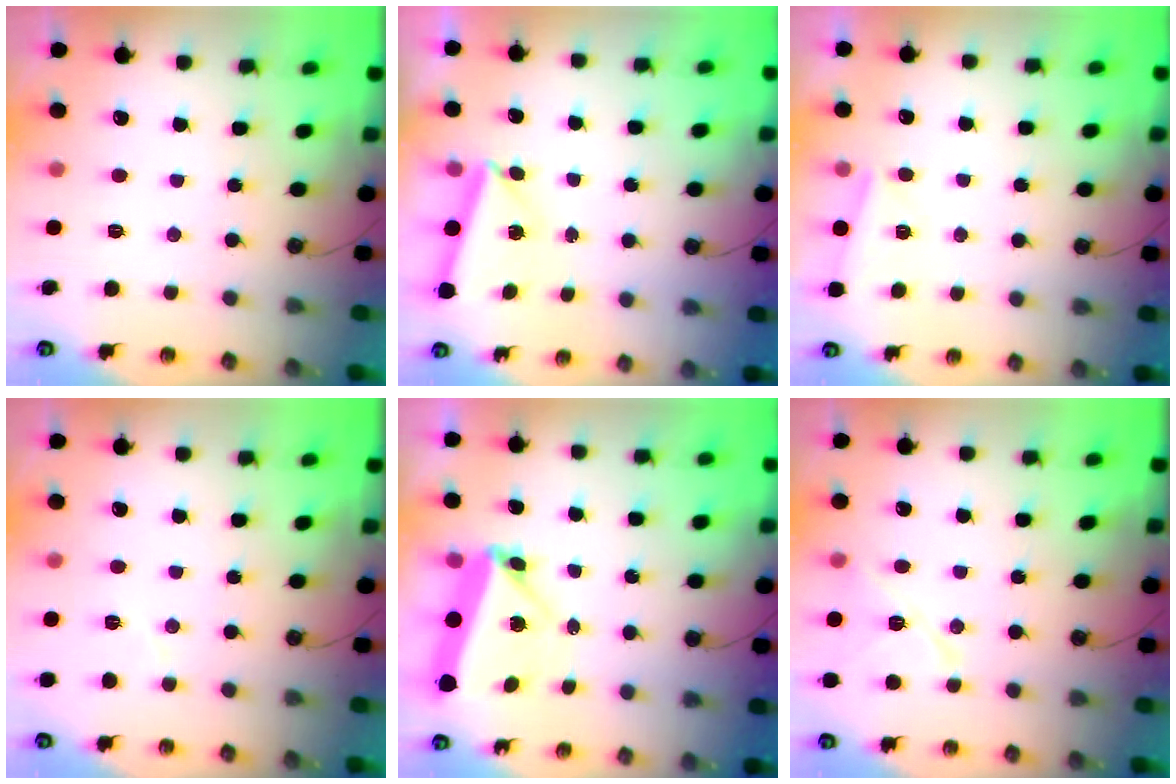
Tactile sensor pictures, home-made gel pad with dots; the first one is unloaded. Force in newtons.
{"total": 3.9, "press": 3.5, "slide": 1.7}
{"total": 2.6, "press": 1.5, "slide": 2.1}
{"total": 4.7, "press": 3.8, "slide": 2.7}
{"total": 5.9, "press": 5.9, "slide": 0.2}
{"total": 11.1, "press": 11.0, "slide": 1.1}